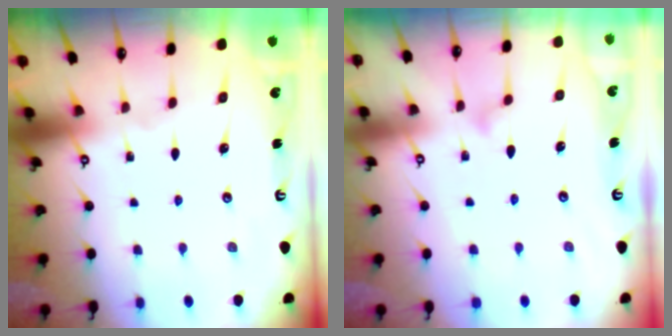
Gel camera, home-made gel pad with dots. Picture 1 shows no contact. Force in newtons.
{"total": 7.9, "press": 7.9, "slide": 0.3}